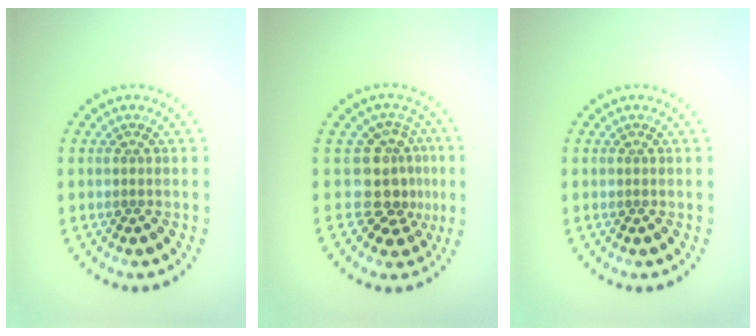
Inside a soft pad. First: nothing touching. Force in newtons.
{"total": 3.9, "press": 2.9, "slide": 2.6}
{"total": 0.0}